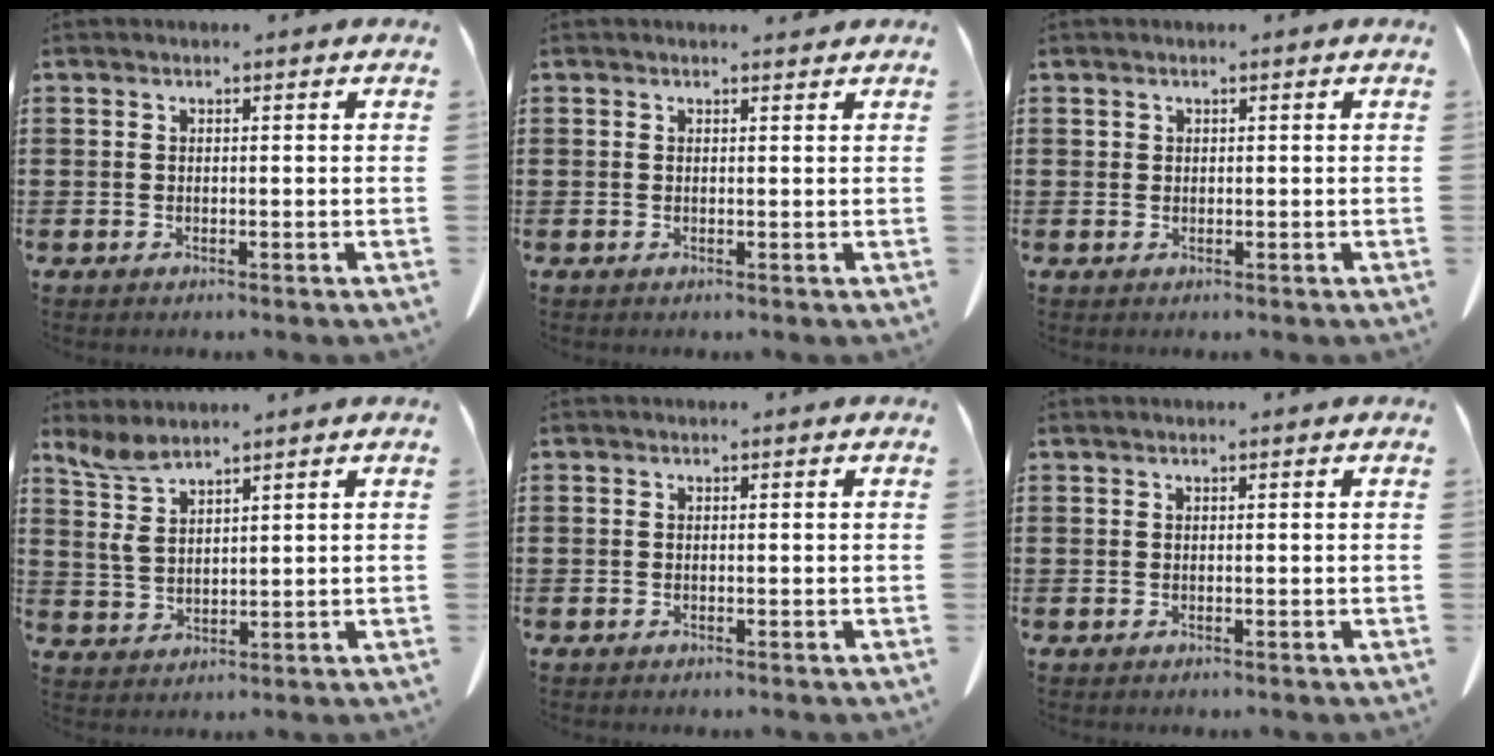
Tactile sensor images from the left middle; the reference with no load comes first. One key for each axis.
{"total": 0.6, "fx": 0.6, "fy": 0.0, "fz": 0.2, "tx": -0.006, "ty": 0.000, "tz": 0.012}
{"total": 0.8, "fx": 0.5, "fy": 0.6, "fz": 0.1, "tx": -0.004, "ty": 0.000, "tz": 0.011}
{"total": 5.4, "fx": 3.4, "fy": 2.2, "fz": 3.5, "tx": -0.088, "ty": -0.008, "tz": 0.061}
{"total": 0.0}
{"total": 0.0}